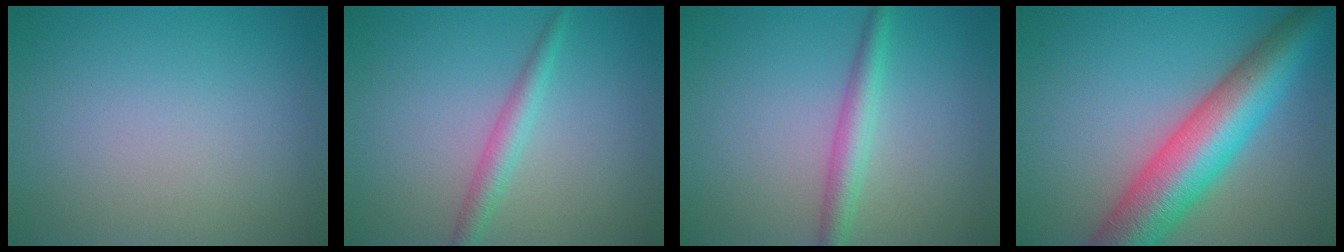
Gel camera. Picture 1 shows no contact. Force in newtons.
{"total": 2.2, "press": 2.2, "slide": 0.1}
{"total": 2.7, "press": 2.7, "slide": 0.0}
{"total": 10.2, "press": 10.2, "slide": 0.2}